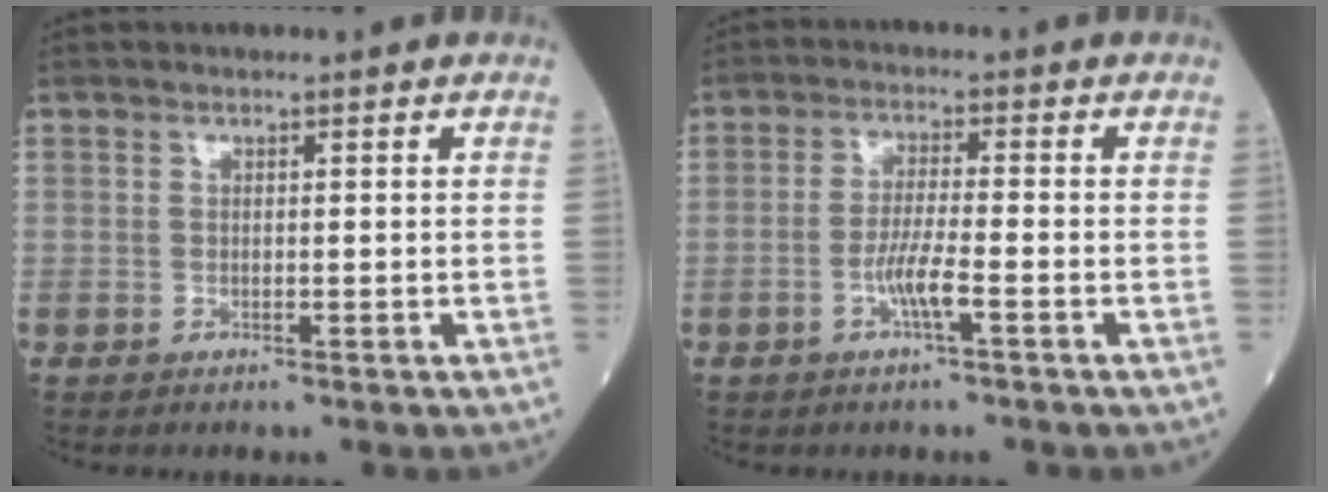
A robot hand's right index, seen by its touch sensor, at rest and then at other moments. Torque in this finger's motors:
{"motor_torque": [0.13, -0.08, 0.17, 0.08]}